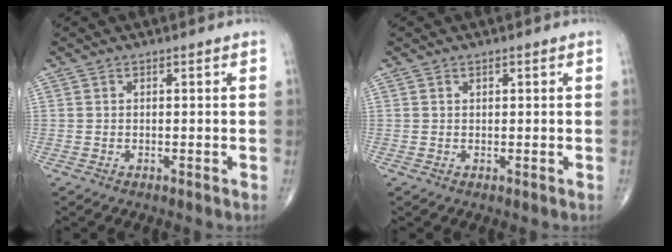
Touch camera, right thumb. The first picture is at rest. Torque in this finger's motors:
{"motor_torque": [-0.39, 0.05, 0.15, 0.03, 0.03]}